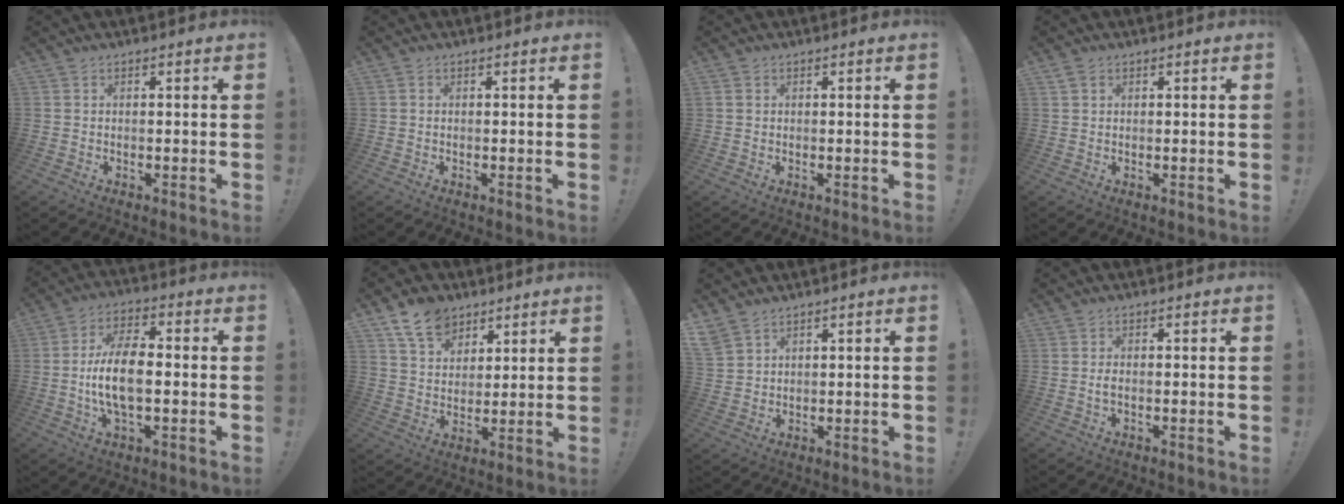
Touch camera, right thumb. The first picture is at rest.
{"total": 0.0}
{"total": 0.7, "force": [0.3, 0.7, 0.1], "torque": [0.001, 0.001, 0.005]}
{"total": 1.4, "force": [0.9, 0.9, 0.6], "torque": [-0.011, 0.000, 0.016]}
{"total": 12.2, "force": [-1.6, 5.7, 10.6], "torque": [-0.200, 0.008, -0.031]}
{"total": 10.9, "force": [7.3, 7.2, 3.7], "torque": [-0.059, -0.044, 0.141]}
{"total": 4.1, "force": [3.2, 2.0, 1.5], "torque": [-0.035, -0.015, 0.066]}
{"total": 1.3, "force": [-0.4, 0.4, 1.1], "torque": [-0.024, 0.005, -0.007]}